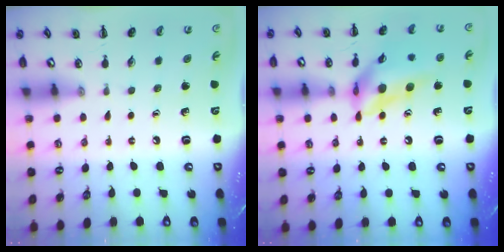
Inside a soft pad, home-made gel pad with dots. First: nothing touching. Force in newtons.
{"total": 13.8, "press": 13.0, "slide": 4.6}